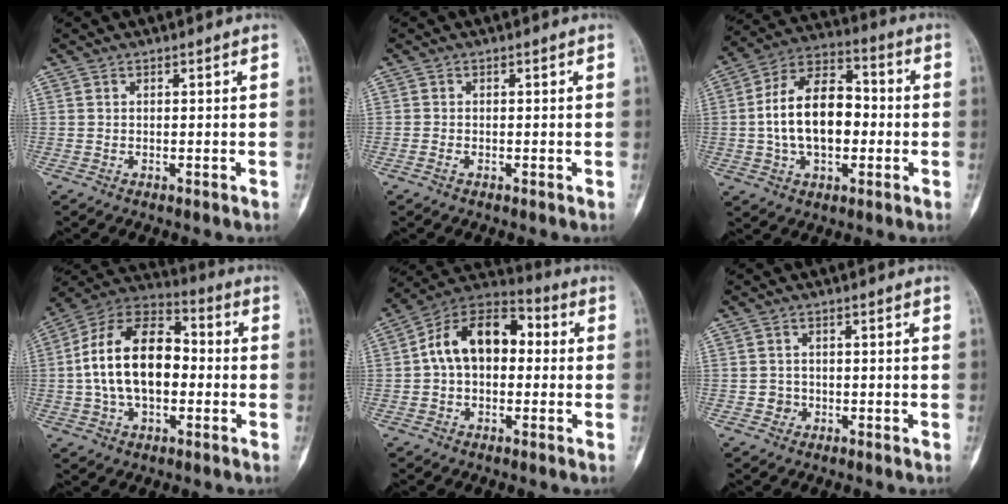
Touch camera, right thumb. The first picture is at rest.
{"total": 0.8, "force": [-0.4, 0.5, 0.5], "torque": [-0.010, 0.000, -0.009]}
{"total": 16.4, "force": [-0.9, 10.1, 13.0], "torque": [-0.203, 0.036, -0.021]}
{"total": 18.8, "force": [-0.5, 11.5, 14.8], "torque": [-0.242, 0.038, -0.015]}
{"total": 14.6, "force": [1.1, 9.6, 11.0], "torque": [-0.158, 0.043, 0.003]}
{"total": 2.0, "force": [-0.6, 1.9, 0.4], "torque": [0.006, 0.008, -0.013]}